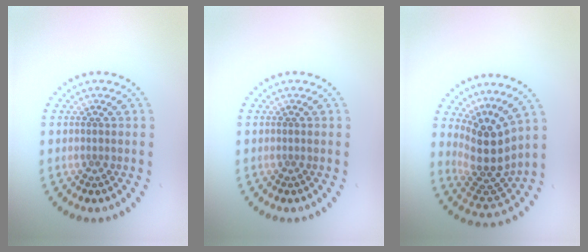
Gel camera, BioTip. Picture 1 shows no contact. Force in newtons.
{"total": 0.0}
{"total": 4.9, "press": 3.6, "slide": 3.3}